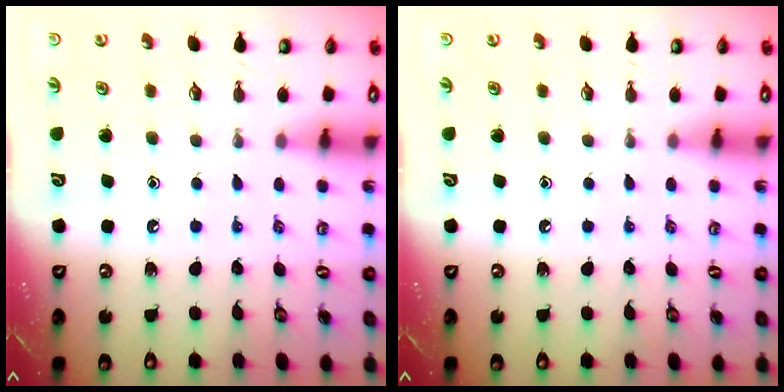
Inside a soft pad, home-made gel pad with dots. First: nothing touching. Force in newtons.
{"total": 0.0}